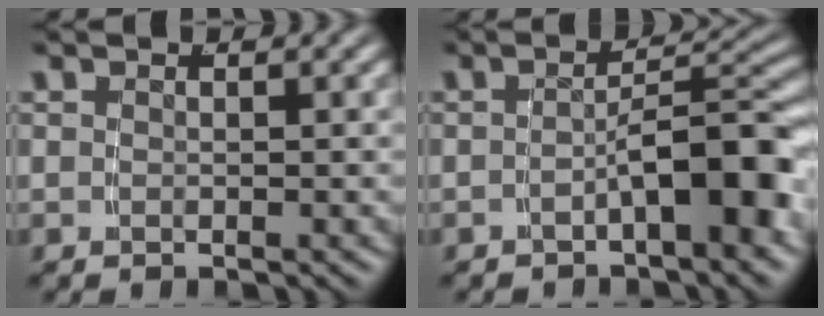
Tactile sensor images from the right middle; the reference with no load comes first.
{"total": 5.9, "force": [-3.2, 1.5, 4.8], "torque": [-0.059, 0.000, -0.045]}